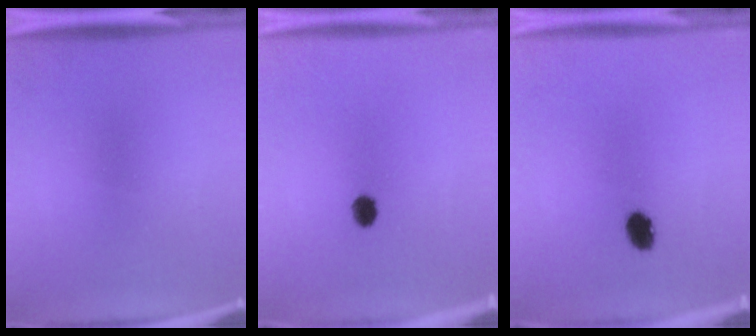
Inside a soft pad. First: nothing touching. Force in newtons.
{"total": 3.1}
{"total": 4.0}